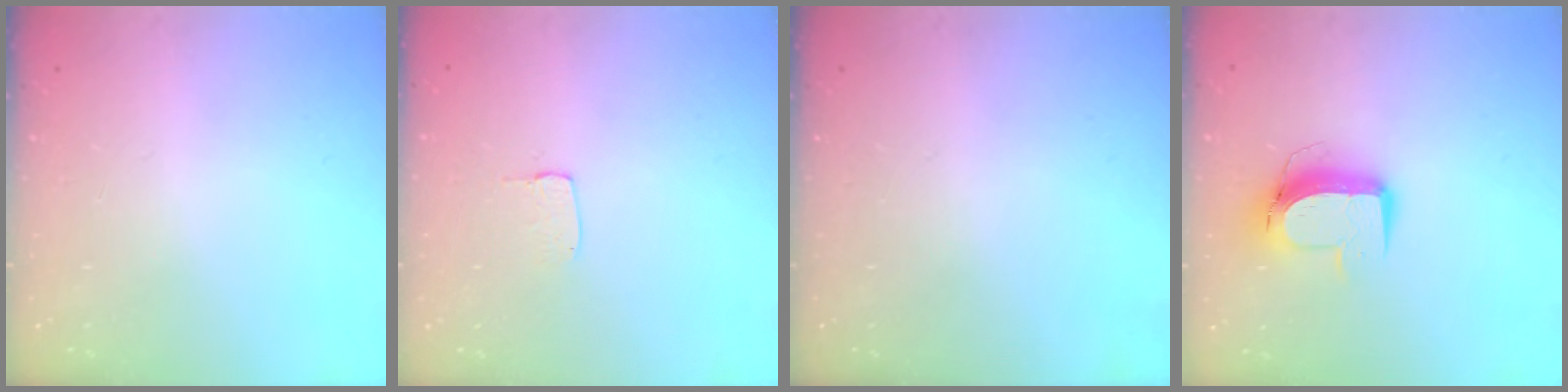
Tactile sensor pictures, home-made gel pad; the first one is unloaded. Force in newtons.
{"total": 3.3, "press": 3.3, "slide": 0.1}
{"total": 0.0}
{"total": 10.4, "press": 10.4, "slide": 1.1}